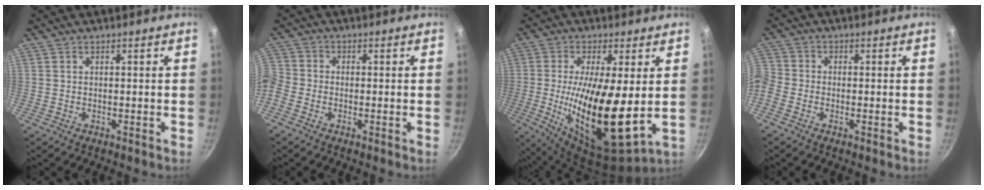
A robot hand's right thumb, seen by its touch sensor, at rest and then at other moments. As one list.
[{"total": 6.4, "force": [-2.8, 4.9, 3.1], "torque": [-0.083, 0.018, -0.078]}, {"total": 18.4, "force": [-0.1, 5.6, 17.5], "torque": [-0.309, -0.027, 0.001]}, {"total": 5.6, "force": [-2.5, 4.2, 2.6], "torque": [-0.072, 0.016, -0.072]}]